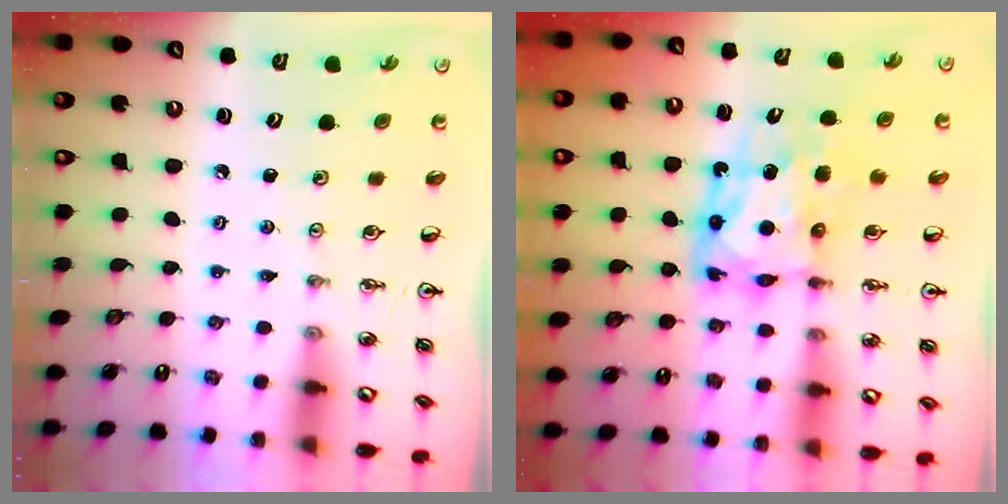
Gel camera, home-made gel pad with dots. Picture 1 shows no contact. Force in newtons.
{"total": 9.2, "press": 9.1, "slide": 1.5}